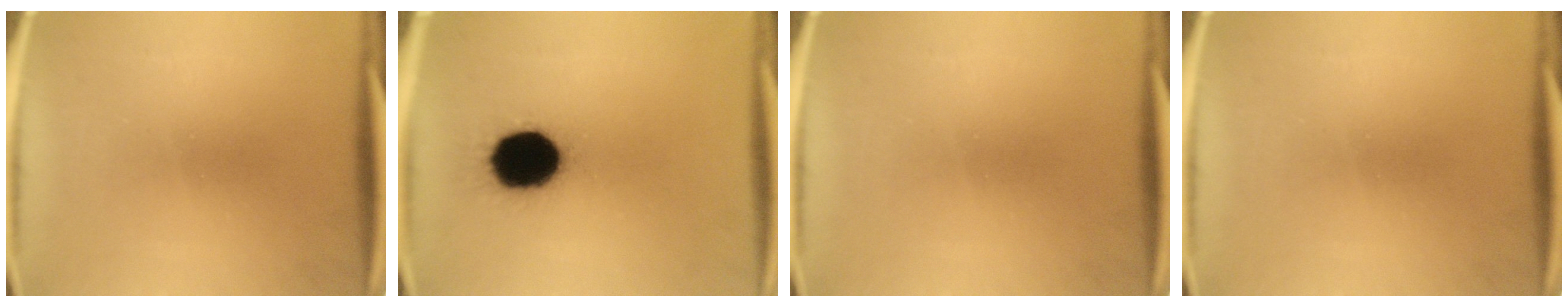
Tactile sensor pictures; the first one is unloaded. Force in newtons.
{"total": 19.4}
{"total": 0.0}
{"total": 0.0}